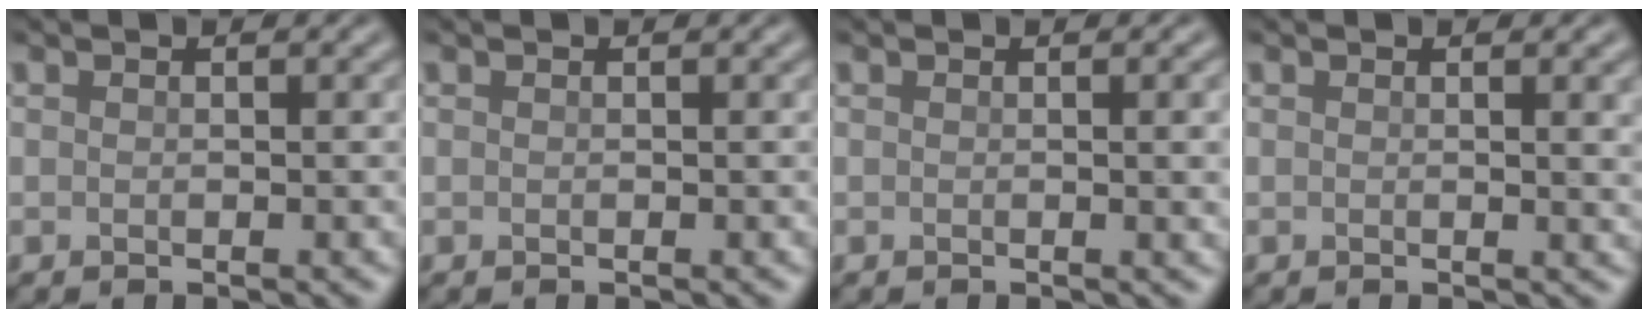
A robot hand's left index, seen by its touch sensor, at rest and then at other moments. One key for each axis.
{"total": 0.0}
{"total": 2.6, "fx": 0.2, "fy": 0.8, "fz": 2.4, "tx": -0.021, "ty": 0.003, "tz": -0.003}
{"total": 2.2, "fx": 0.6, "fy": 0.7, "fz": 2.0, "tx": -0.015, "ty": 0.002, "tz": 0.005}